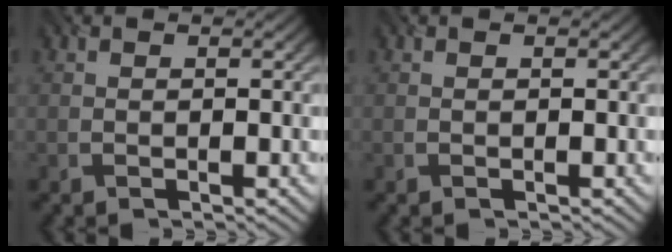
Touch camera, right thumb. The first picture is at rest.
{"total": 0.0}